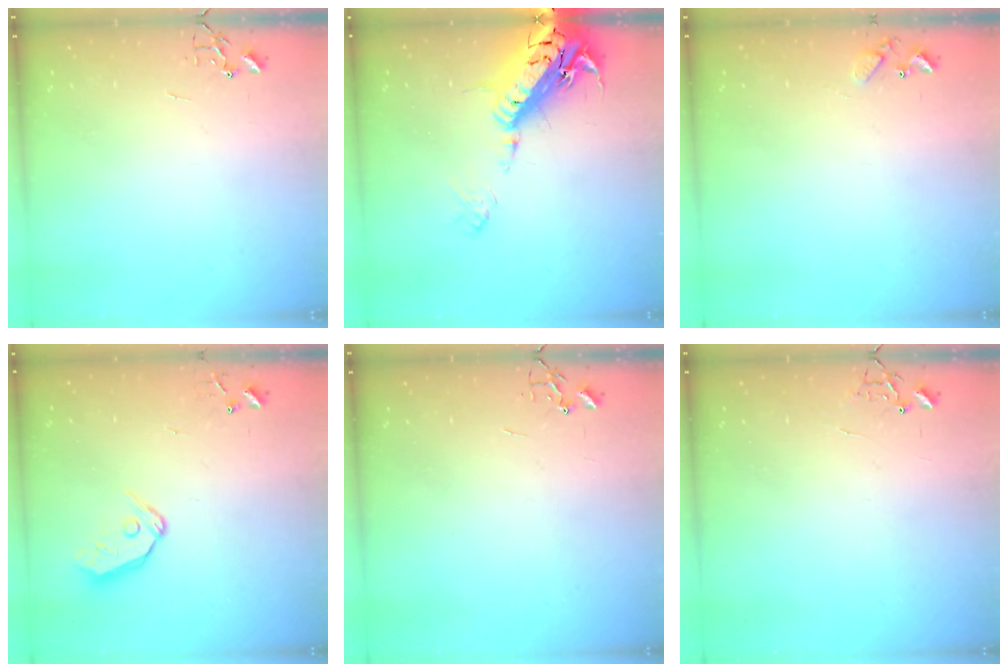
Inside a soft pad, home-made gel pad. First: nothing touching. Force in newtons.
{"total": 22.4, "press": 22.0, "slide": 4.3}
{"total": 5.5, "press": 5.5, "slide": 0.4}
{"total": 8.7, "press": 8.7, "slide": 1.0}
{"total": 0.0}
{"total": 6.4, "press": 6.4, "slide": 0.6}